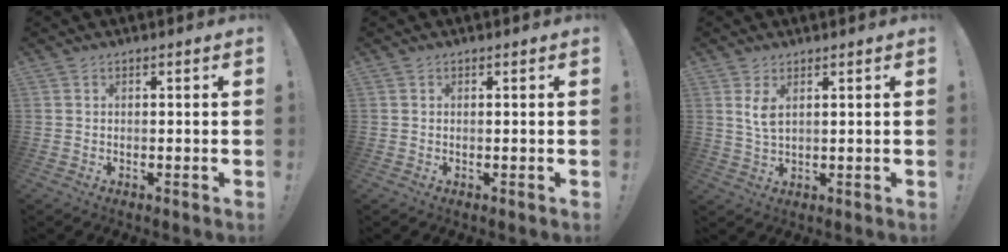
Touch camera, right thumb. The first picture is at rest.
{"total": 0.0}
{"total": 4.2, "force": [1.9, 1.6, 3.4], "torque": [-0.064, -0.010, 0.028]}